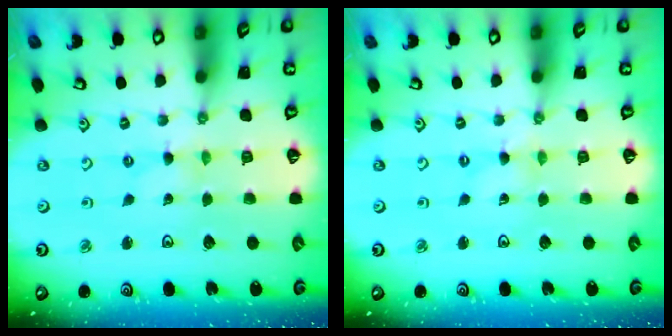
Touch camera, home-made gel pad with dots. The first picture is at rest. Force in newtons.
{"total": 0.0}